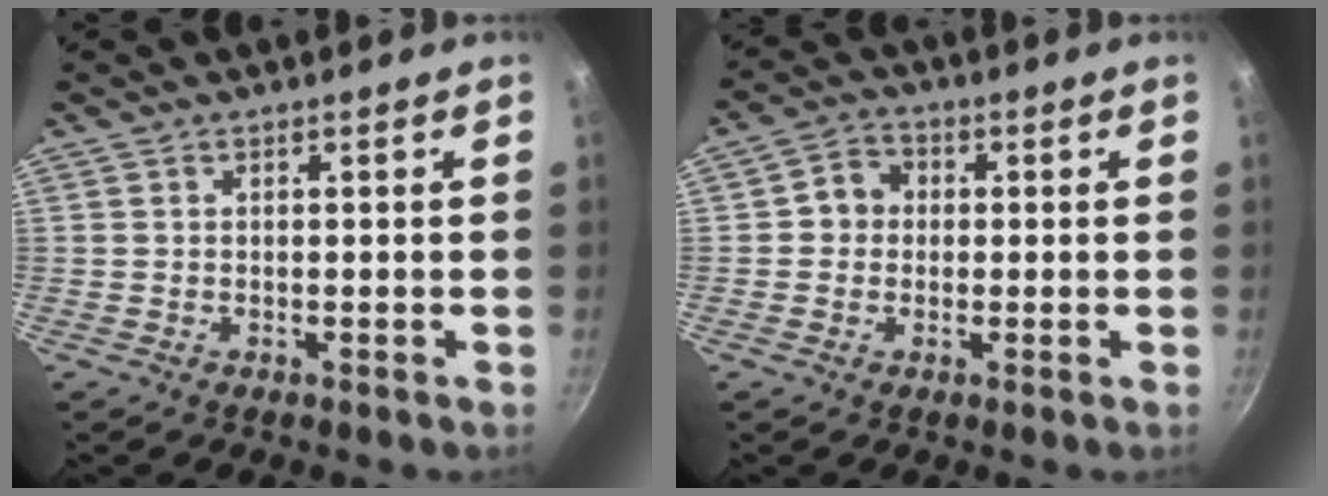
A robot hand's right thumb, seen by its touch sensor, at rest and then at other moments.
{"total": 5.0, "force": [0.1, 4.5, 2.2], "torque": [-0.018, 0.015, -0.007]}